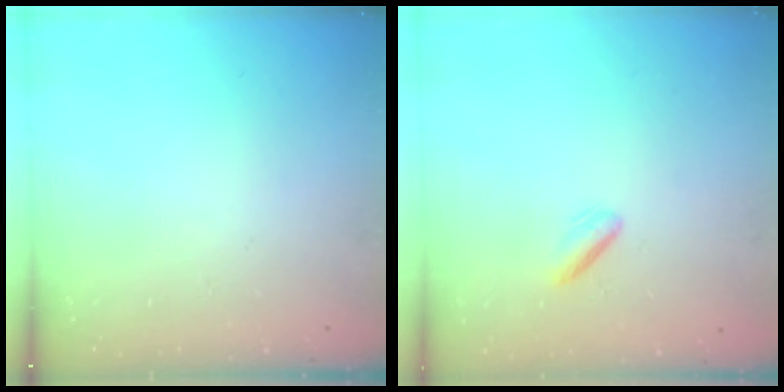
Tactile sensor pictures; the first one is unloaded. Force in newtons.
{"total": 1.2, "press": 0.8, "slide": 0.8}